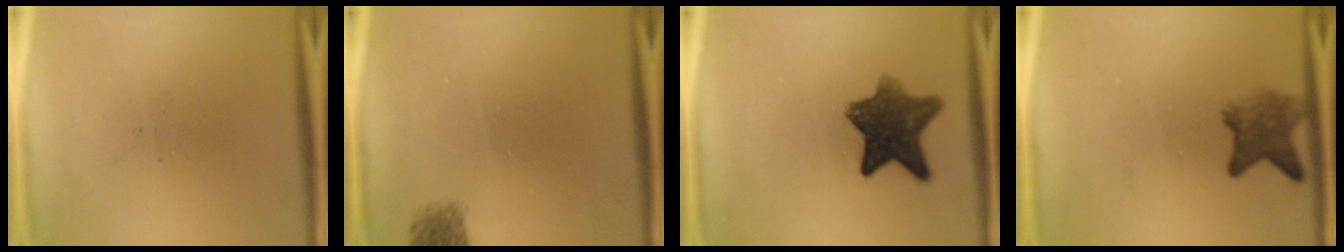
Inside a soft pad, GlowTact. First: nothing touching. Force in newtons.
{"total": 1.8}
{"total": 9.4}
{"total": 5.0}